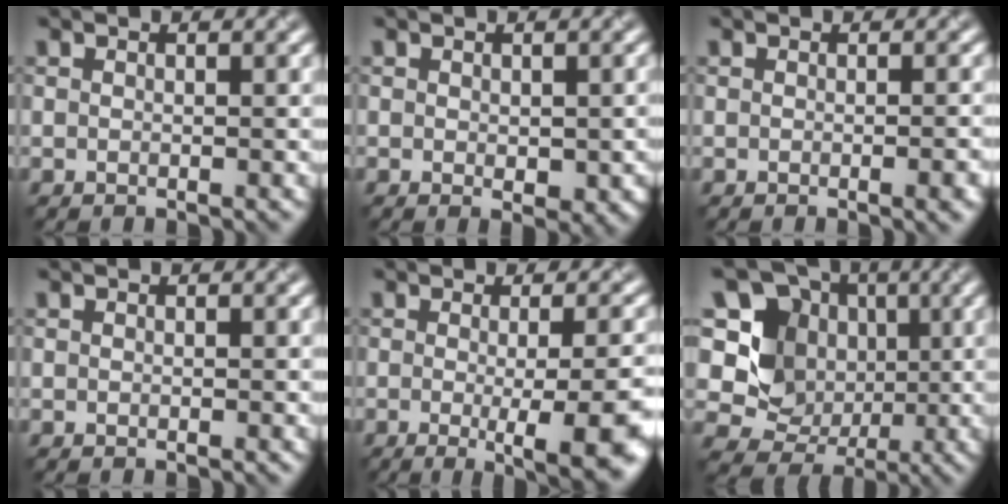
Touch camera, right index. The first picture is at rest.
{"total": 2.9, "force": [-0.5, 1.5, 2.4], "torque": [-0.033, -0.010, -0.001]}
{"total": 2.3, "force": [-0.6, 0.7, 2.1], "torque": [-0.015, -0.002, -0.006]}
{"total": 0.0}
{"total": 8.5, "force": [-2.0, 2.2, 7.9], "torque": [-0.082, -0.016, -0.018]}
{"total": 11.4, "force": [2.3, 10.0, 5.1], "torque": [-0.120, 0.023, 0.019]}